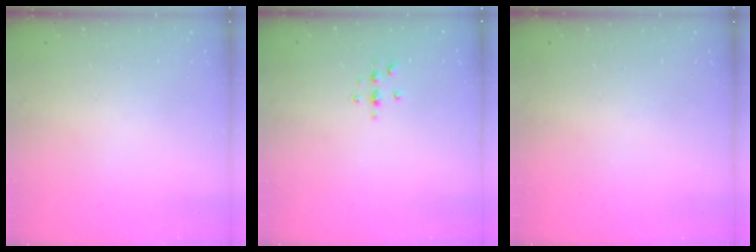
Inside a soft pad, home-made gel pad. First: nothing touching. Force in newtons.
{"total": 2.7, "press": 2.7, "slide": 0.3}
{"total": 0.5, "press": 0.5, "slide": 0.2}